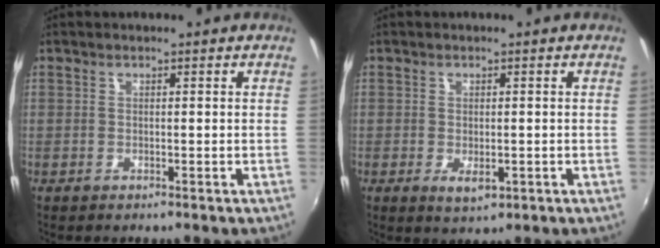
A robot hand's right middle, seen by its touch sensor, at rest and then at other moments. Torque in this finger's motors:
{"motor_torque": [0.76, -0.75, 0.09, 0.03]}